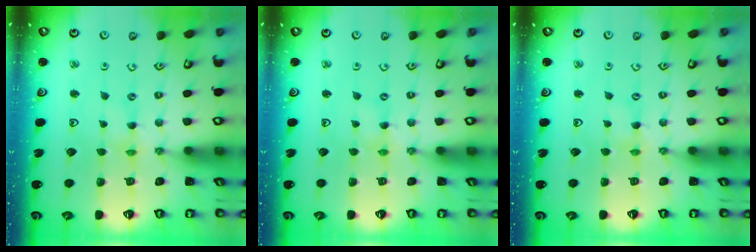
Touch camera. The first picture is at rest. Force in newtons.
{"total": 0.0}
{"total": 1.1, "press": 1.1, "slide": 0.1}